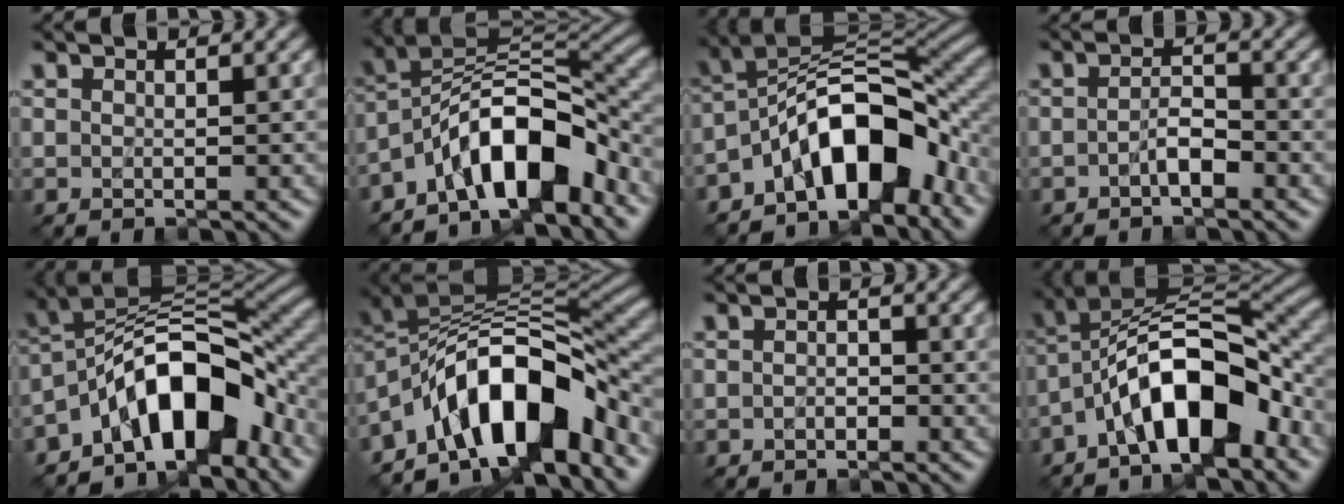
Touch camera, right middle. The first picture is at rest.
{"total": 9.2, "force": [-5.3, 3.5, 6.6], "torque": [-0.086, 0.017, -0.103]}
{"total": 10.6, "force": [-5.3, 4.9, 7.7], "torque": [-0.097, 0.021, -0.103]}
{"total": 1.8, "force": [-0.9, 0.6, 1.4], "torque": [-0.030, 0.004, -0.020]}
{"total": 11.3, "force": [-5.6, 5.4, 8.2], "torque": [-0.107, 0.017, -0.107]}
{"total": 12.7, "force": [-5.9, 5.9, 9.6], "torque": [-0.135, 0.016, -0.114]}
{"total": 0.8, "force": [-0.4, 0.5, 0.5], "torque": [-0.010, 0.000, -0.009]}
{"total": 9.8, "force": [-4.5, 4.0, 7.8], "torque": [-0.121, 0.018, -0.086]}